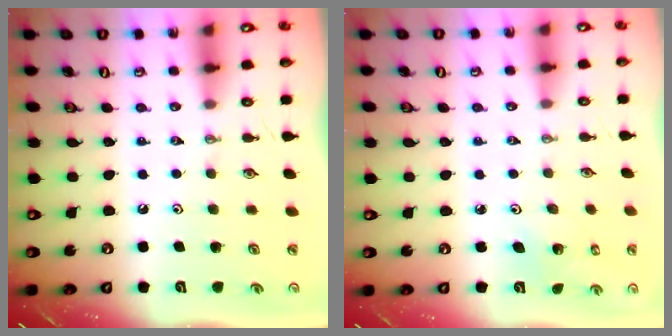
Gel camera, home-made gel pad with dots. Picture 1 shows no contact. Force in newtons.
{"total": 1.8, "press": 1.8, "slide": 0.1}